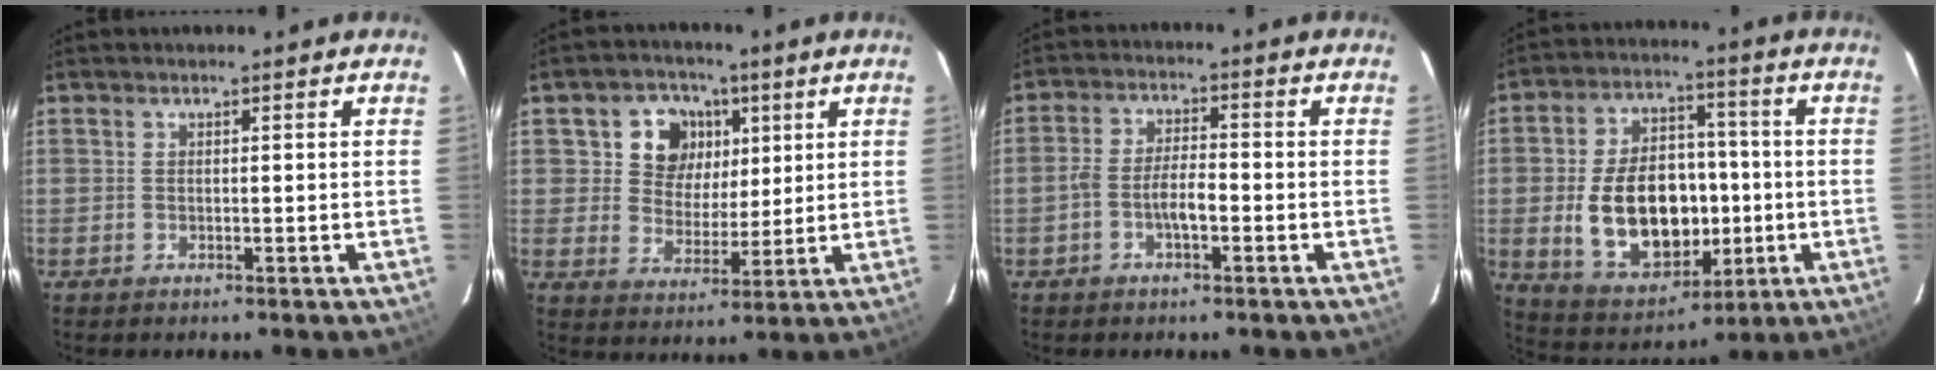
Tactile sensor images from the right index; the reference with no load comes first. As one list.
[{"total": 9.7, "force": [3.3, 8.5, 3.4], "torque": [-0.078, 0.012, 0.058]}, {"total": 4.7, "force": [-2.0, 1.7, 3.9], "torque": [-0.086, 0.012, -0.038]}, {"total": 18.3, "force": [-2.4, 12.0, 13.7], "torque": [-0.280, 0.016, -0.013]}]